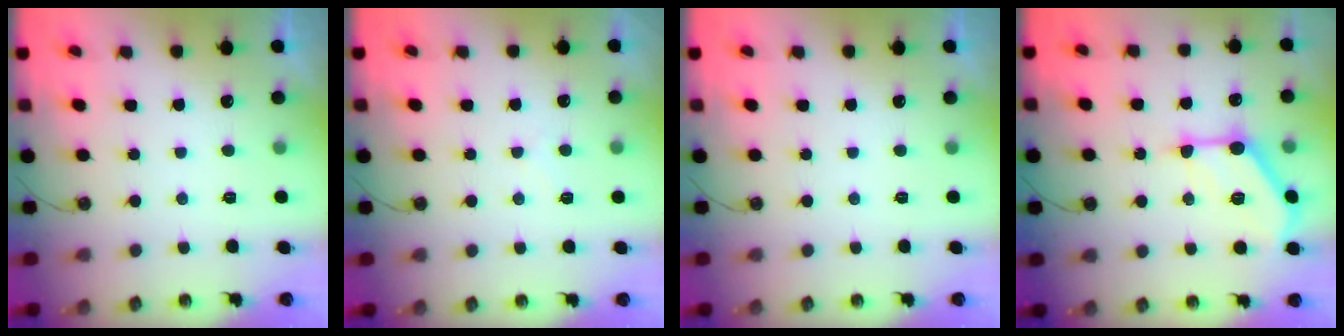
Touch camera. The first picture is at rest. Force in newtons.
{"total": 5.2, "press": 5.2, "slide": 0.7}
{"total": 0.0}
{"total": 15.0, "press": 15.0, "slide": 0.4}